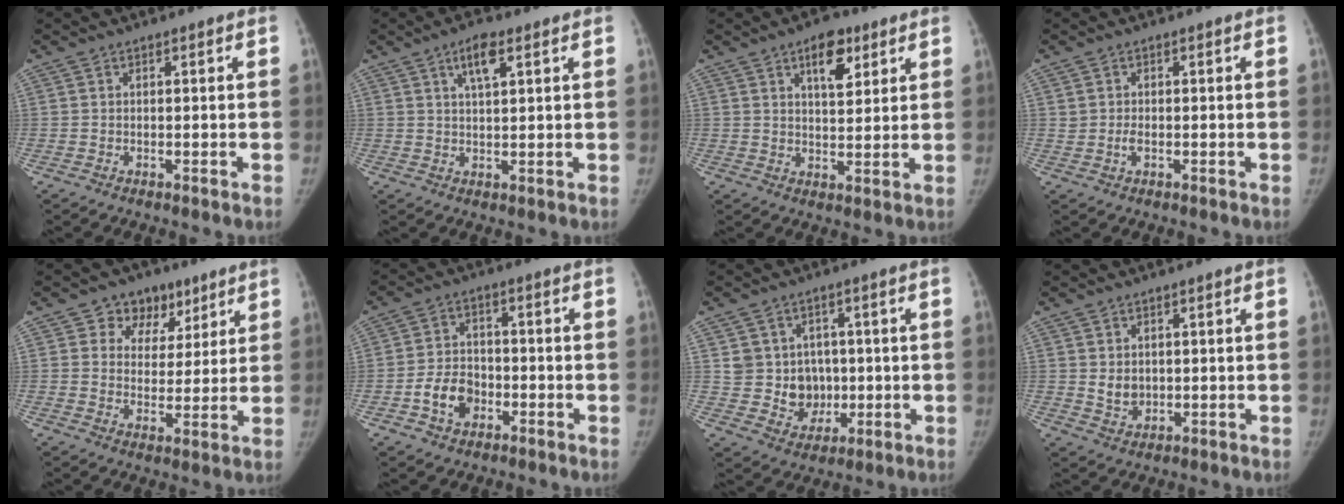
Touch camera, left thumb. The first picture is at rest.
{"total": 5.1, "force": [2.6, 1.3, 4.3], "torque": [-0.077, -0.005, 0.045]}
{"total": 7.5, "force": [4.0, 3.5, 5.2], "torque": [-0.057, -0.020, 0.059]}
{"total": 1.6, "force": [-0.2, 0.9, 1.2], "torque": [-0.020, 0.002, 0.000]}
{"total": 8.5, "force": [4.9, 6.5, 2.4], "torque": [0.005, -0.016, 0.075]}
{"total": 7.2, "force": [-2.8, 5.2, 4.1], "torque": [-0.057, 0.024, -0.050]}
{"total": 8.9, "force": [0.8, 8.5, 2.7], "torque": [0.006, 0.006, 0.026]}
{"total": 3.7, "force": [0.5, 2.9, 2.3], "torque": [-0.026, -0.009, 0.018]}